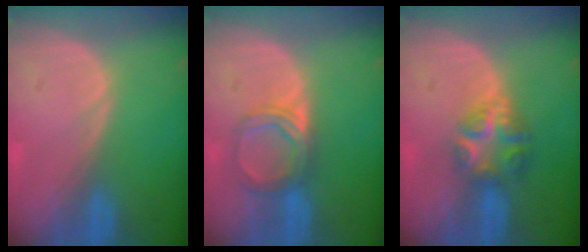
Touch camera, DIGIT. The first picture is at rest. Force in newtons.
{"total": 5.1, "press": 4.8, "slide": 1.8}
{"total": 6.1, "press": 5.4, "slide": 2.8}